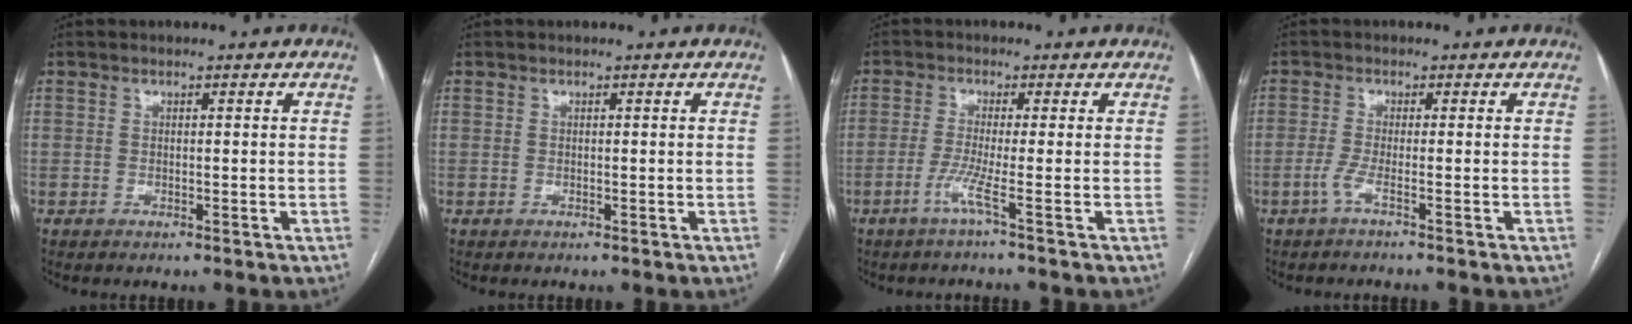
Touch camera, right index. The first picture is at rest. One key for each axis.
{"total": 0.0}
{"total": 3.4, "fx": -1.7, "fy": -1.6, "fz": 2.5, "tx": -0.053, "ty": -0.005, "tz": -0.039}
{"total": 2.0, "fx": -1.1, "fy": -0.7, "fz": 1.5, "tx": -0.034, "ty": -0.004, "tz": -0.027}